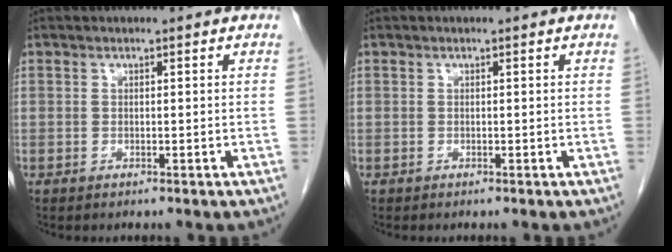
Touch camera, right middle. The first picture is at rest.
{"total": 0.0}